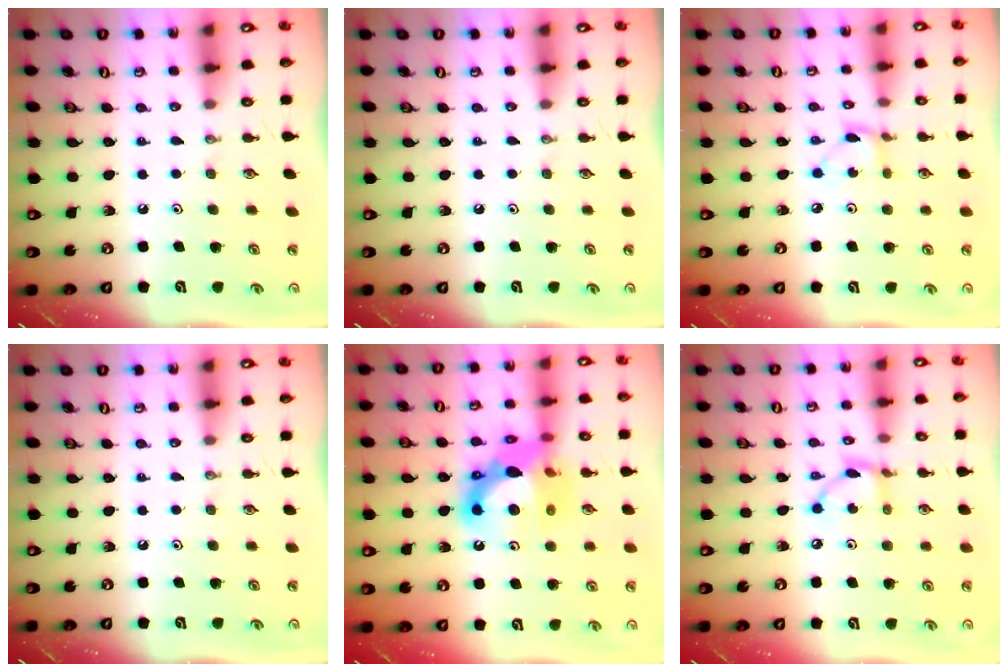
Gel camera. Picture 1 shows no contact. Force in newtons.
{"total": 0.0}
{"total": 2.7, "press": 2.7, "slide": 0.2}
{"total": 0.0}
{"total": 15.8, "press": 15.8, "slide": 1.3}
{"total": 6.8, "press": 6.8, "slide": 0.2}